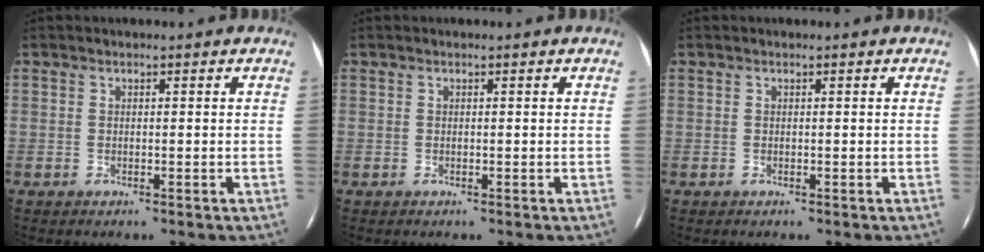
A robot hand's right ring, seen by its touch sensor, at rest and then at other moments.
{"total": 0.0}
{"total": 0.0}